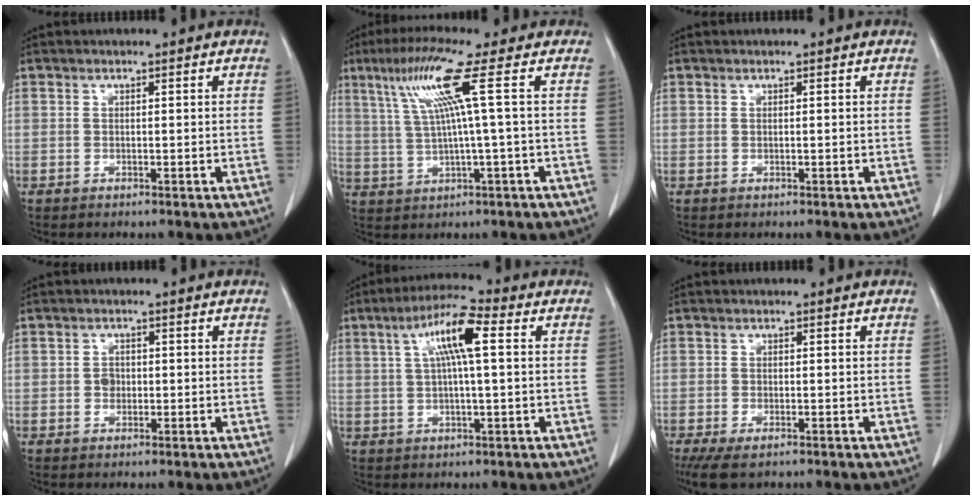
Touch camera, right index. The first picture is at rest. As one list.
[{"total": 9.4, "force": [3.0, -1.5, 8.8], "torque": [-0.172, 0.019, 0.066]}, {"total": 0.0}, {"total": 2.3, "force": [-0.3, 1.8, 1.3], "torque": [-0.023, 0.009, -0.003]}, {"total": 9.5, "force": [2.4, 1.5, 9.1], "torque": [-0.172, 0.024, 0.042]}, {"total": 5.9, "force": [-3.7, 2.5, 3.9], "torque": [-0.072, -0.012, -0.062]}]